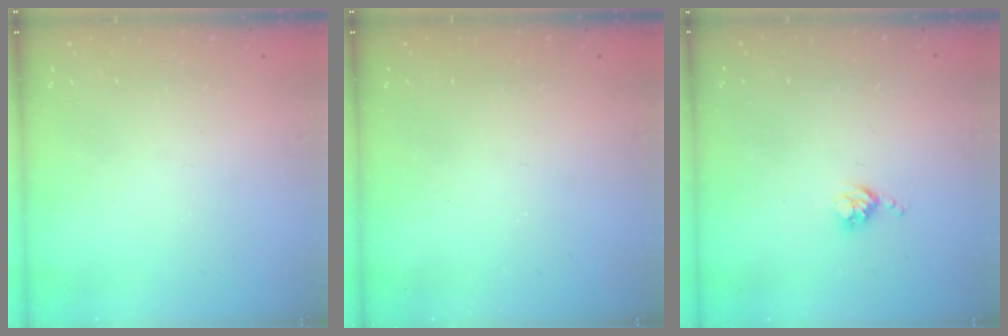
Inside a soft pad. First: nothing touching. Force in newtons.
{"total": 0.0}
{"total": 3.5, "press": 3.5, "slide": 0.4}